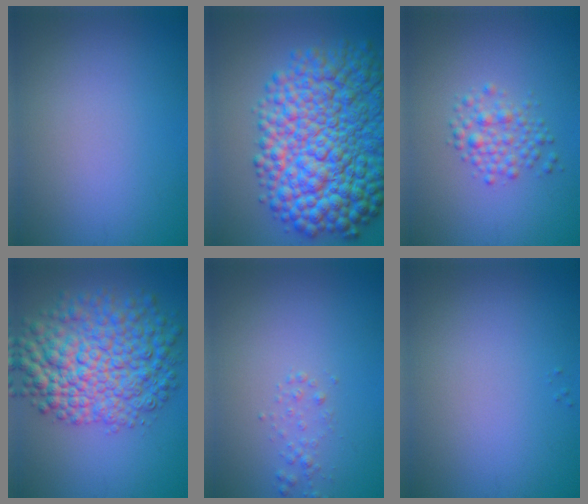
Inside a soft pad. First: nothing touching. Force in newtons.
{"total": 14.4, "press": 14.4, "slide": 0.4}
{"total": 2.4, "press": 2.4, "slide": 0.1}
{"total": 9.8, "press": 9.8, "slide": 0.3}
{"total": 0.9, "press": 0.9, "slide": 0.0}
{"total": 0.0}